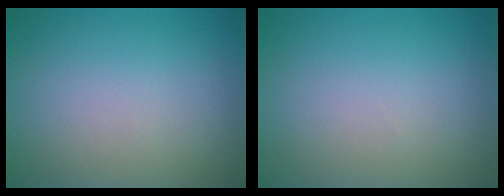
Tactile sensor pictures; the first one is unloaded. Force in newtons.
{"total": 0.0}